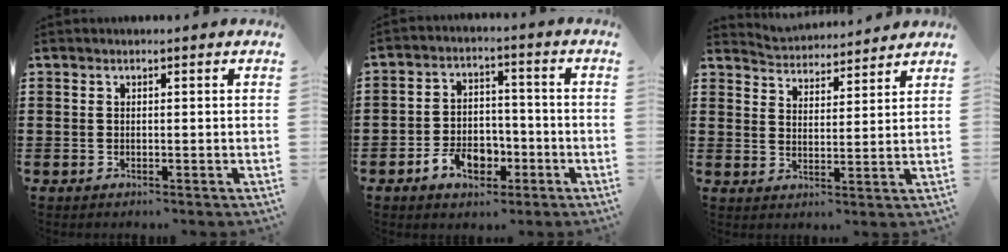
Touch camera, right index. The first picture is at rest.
{"total": 6.5, "force": [-3.0, 4.4, 3.8], "torque": [-0.076, 0.014, -0.056]}
{"total": 3.5, "force": [3.5, 0.1, -0.8], "torque": [-0.001, -0.024, 0.061]}